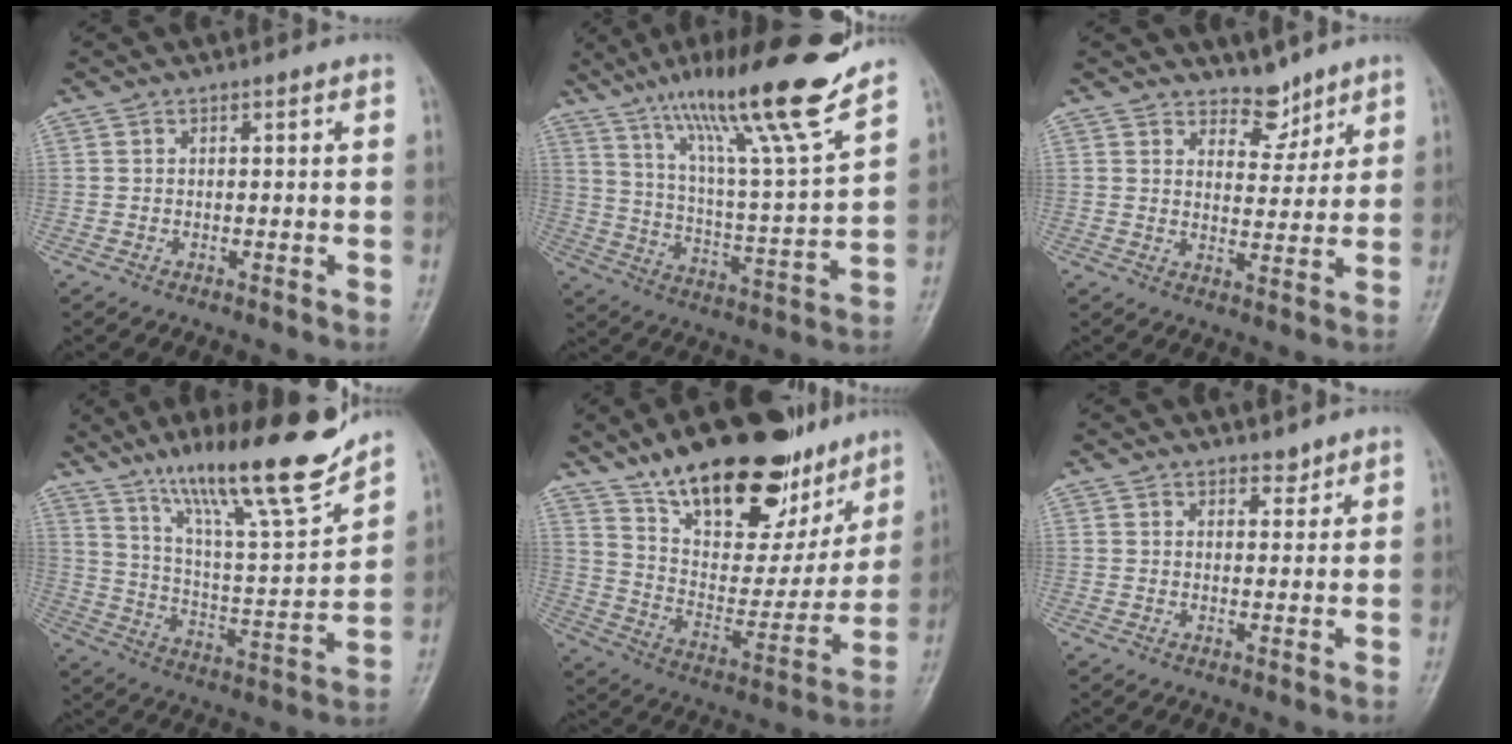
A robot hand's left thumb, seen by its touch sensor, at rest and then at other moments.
{"total": 21.1, "force": [15.3, 1.1, 14.5], "torque": [-0.214, -0.068, 0.258]}
{"total": 5.0, "force": [4.2, 2.4, 1.0], "torque": [0.013, -0.035, 0.070]}
{"total": 21.4, "force": [15.4, 3.3, 14.4], "torque": [-0.210, -0.074, 0.263]}
{"total": 28.6, "force": [19.2, 12.6, 17.0], "torque": [-0.218, -0.064, 0.308]}
{"total": 2.1, "force": [1.7, 1.0, 0.5], "torque": [0.008, -0.012, 0.024]}